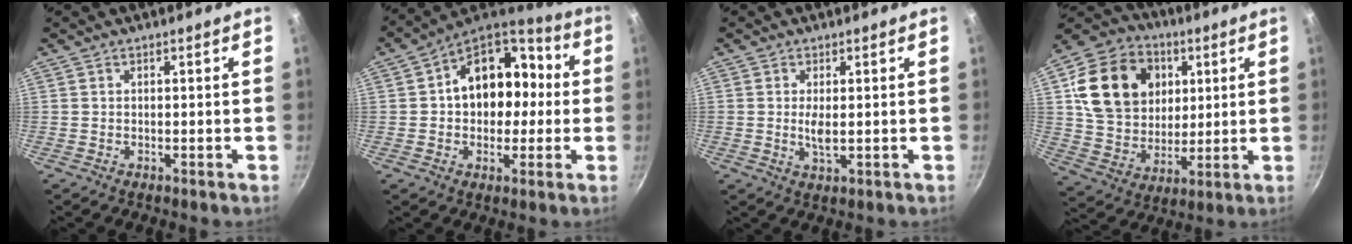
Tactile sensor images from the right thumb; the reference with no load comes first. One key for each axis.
{"total": 17.0, "fx": 1.2, "fy": 11.7, "fz": 12.4, "tx": -0.123, "ty": 0.039, "tz": 0.007}
{"total": 3.0, "fx": 0.1, "fy": 1.2, "fz": 2.7, "tx": -0.058, "ty": -0.008, "tz": 0.005}
{"total": 20.1, "fx": 5.3, "fy": 16.2, "fz": 10.7, "tx": -0.168, "ty": 0.008, "tz": 0.101}